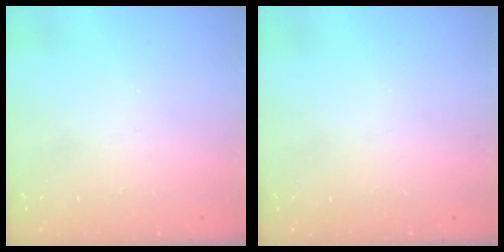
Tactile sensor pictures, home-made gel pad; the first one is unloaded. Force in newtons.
{"total": 0.0}